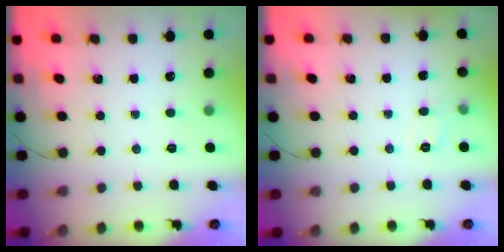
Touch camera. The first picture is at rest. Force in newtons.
{"total": 5.2, "press": 5.0, "slide": 1.3}